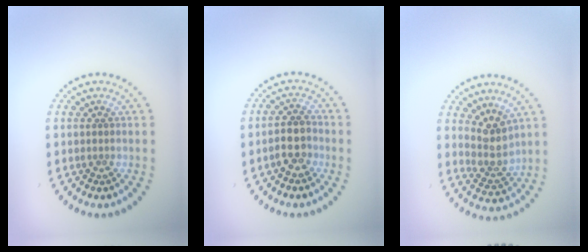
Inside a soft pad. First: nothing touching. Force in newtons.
{"total": 2.7, "press": 2.5, "slide": 1.0}
{"total": 3.4, "press": 2.6, "slide": 2.2}